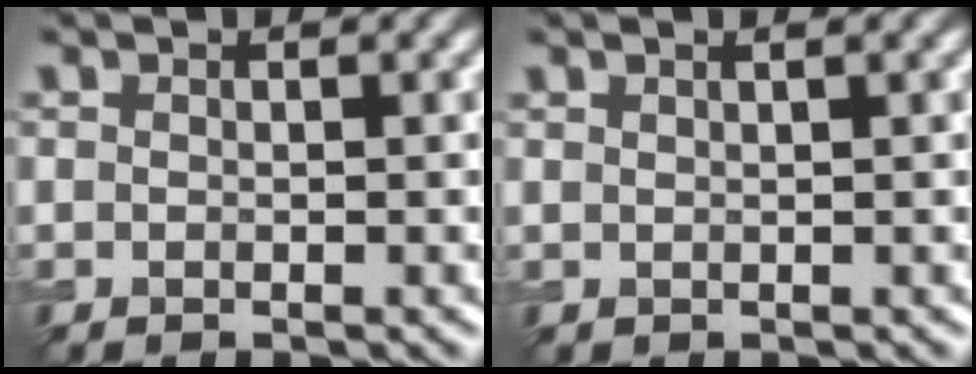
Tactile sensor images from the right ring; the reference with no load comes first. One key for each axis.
{"total": 1.9, "fx": 1.2, "fy": 0.8, "fz": 1.2, "tx": 0.001, "ty": -0.001, "tz": -0.001}